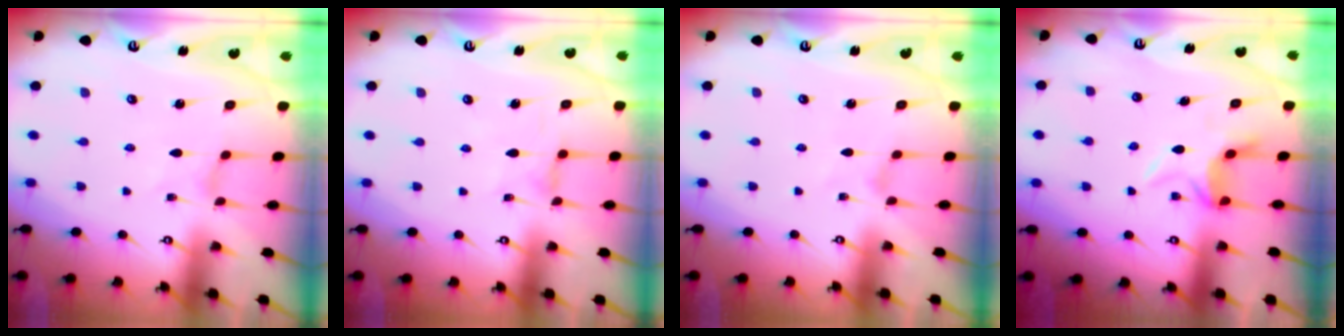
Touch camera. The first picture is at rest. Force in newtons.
{"total": 1.6, "press": 1.6, "slide": 0.2}
{"total": 0.0}
{"total": 6.0, "press": 5.9, "slide": 1.3}